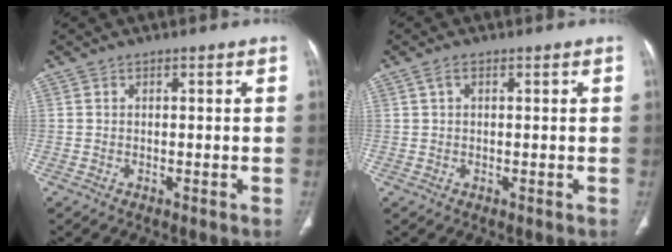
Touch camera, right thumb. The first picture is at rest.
{"total": 1.4, "force": [0.6, 0.7, 1.1], "torque": [-0.026, 0.011, 0.014]}